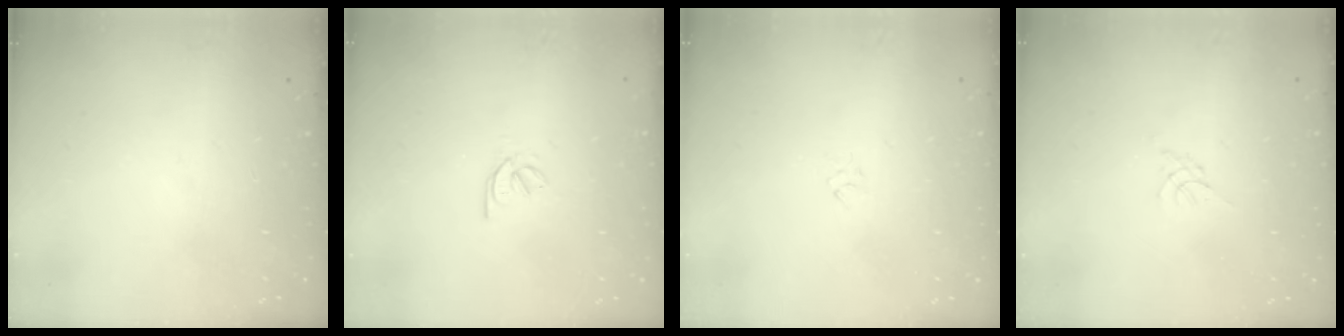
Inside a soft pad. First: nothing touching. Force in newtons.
{"total": 2.5, "press": 2.4, "slide": 0.5}
{"total": 2.3, "press": 2.2, "slide": 0.6}
{"total": 0.0}